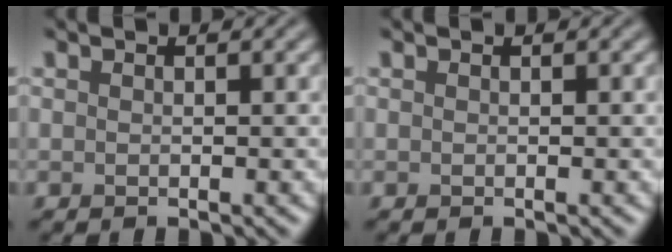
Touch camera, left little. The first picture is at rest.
{"total": 0.0}